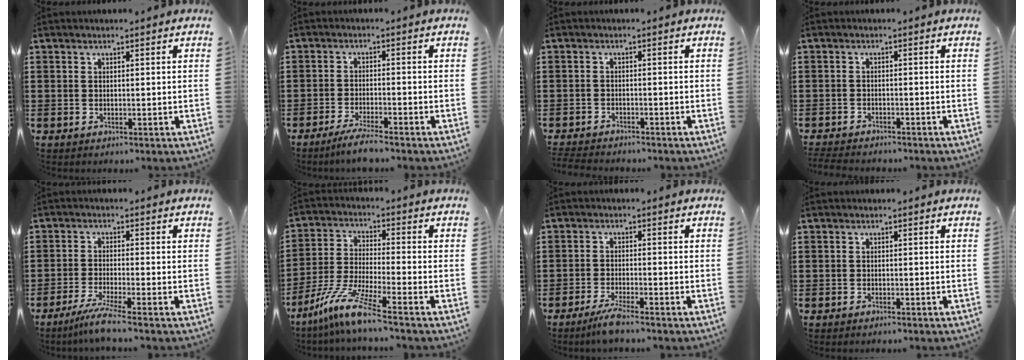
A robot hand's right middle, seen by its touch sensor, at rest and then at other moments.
{"total": 3.7, "force": [-3.2, -0.1, 1.9], "torque": [-0.038, -0.005, -0.062]}
{"total": 2.1, "force": [-2.1, 0.2, 0.0], "torque": [-0.012, -0.005, -0.047]}
{"total": 2.0, "force": [-2.0, 0.1, 0.1], "torque": [-0.014, -0.005, -0.046]}
{"total": 4.4, "force": [-3.2, -0.4, 2.9], "torque": [-0.068, -0.019, -0.063]}
{"total": 8.9, "force": [-6.5, 0.0, 6.0], "torque": [-0.135, -0.016, -0.134]}
{"total": 3.1, "force": [-2.5, 0.0, 1.8], "torque": [-0.038, -0.001, -0.047]}
{"total": 0.6, "force": [-0.6, 0.1, 0.1], "torque": [-0.004, -0.001, -0.012]}